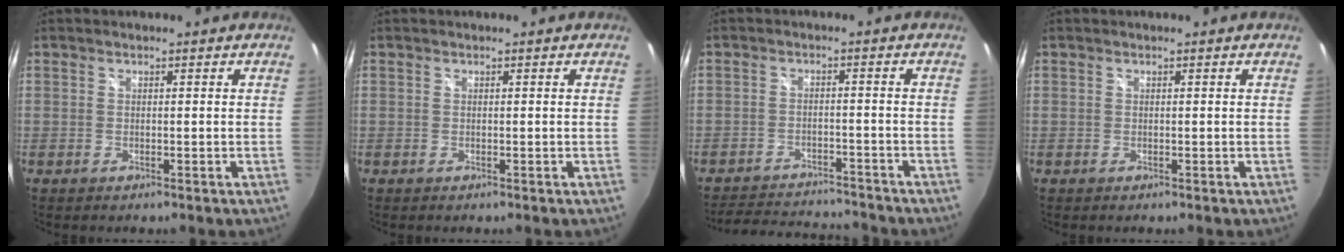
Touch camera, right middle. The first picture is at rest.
{"total": 0.0}
{"total": 12.1, "force": [-11.4, 2.3, 3.6], "torque": [-0.090, 0.010, -0.162]}
{"total": 0.0}